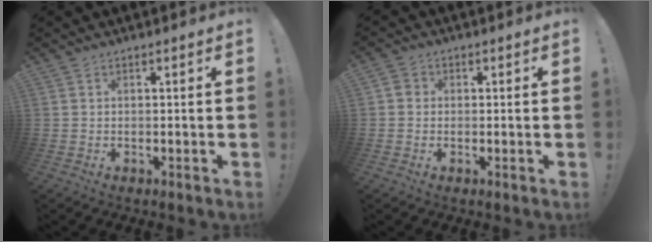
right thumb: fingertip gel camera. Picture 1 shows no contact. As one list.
[{"total": 2.6, "force": [-0.1, 2.4, 1.0], "torque": [-0.019, 0.013, 0.000]}]